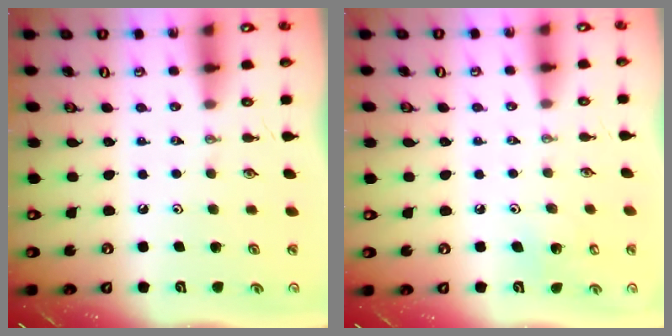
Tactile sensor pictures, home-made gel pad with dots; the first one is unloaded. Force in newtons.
{"total": 6.0, "press": 6.0, "slide": 0.4}